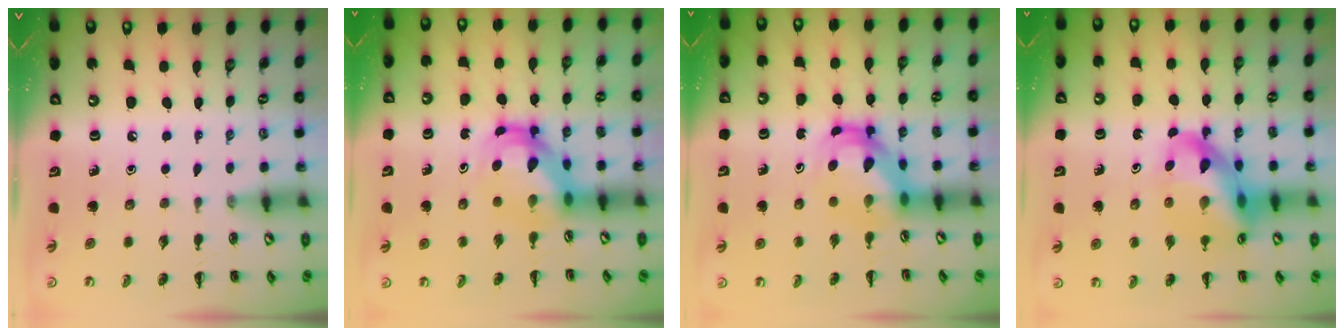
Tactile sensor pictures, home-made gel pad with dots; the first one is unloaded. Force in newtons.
{"total": 6.2, "press": 6.0, "slide": 1.6}
{"total": 6.2, "press": 6.0, "slide": 1.6}
{"total": 18.0, "press": 17.3, "slide": 4.8}